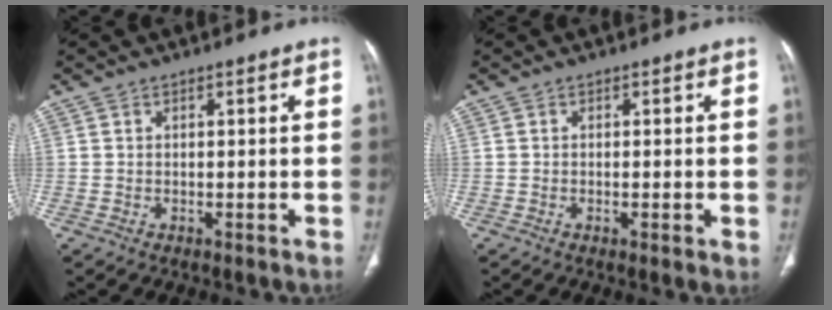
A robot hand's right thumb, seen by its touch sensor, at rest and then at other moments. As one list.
[{"total": 1.9, "force": [-0.4, 0.4, 1.8], "torque": [-0.034, -0.006, -0.006]}]